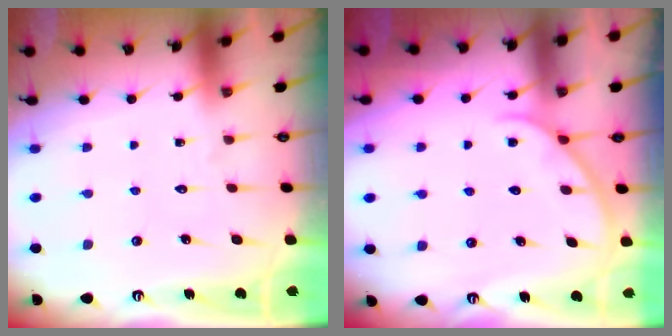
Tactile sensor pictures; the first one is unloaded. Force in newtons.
{"total": 1.2, "press": 1.1, "slide": 0.2}